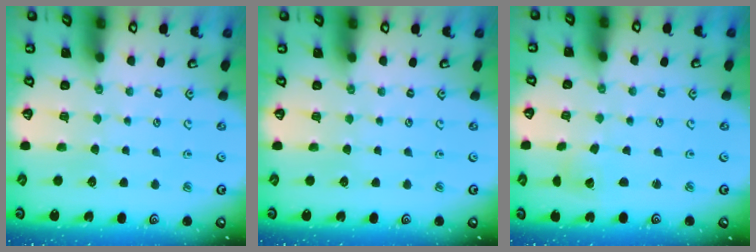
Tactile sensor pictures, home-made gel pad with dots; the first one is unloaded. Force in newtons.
{"total": 0.0}
{"total": 1.8, "press": 1.8, "slide": 0.1}